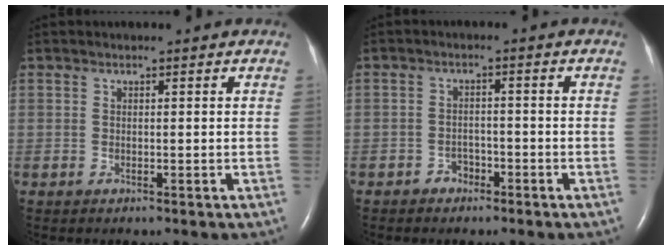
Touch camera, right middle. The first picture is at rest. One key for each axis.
{"total": 2.0, "fx": -1.4, "fy": 1.3, "fz": 0.5, "tx": -0.004, "ty": 0.007, "tz": -0.024}